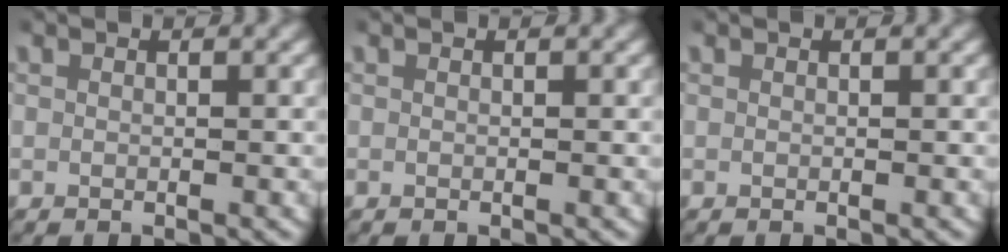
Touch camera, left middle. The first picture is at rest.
{"total": 0.0}
{"total": 0.0}